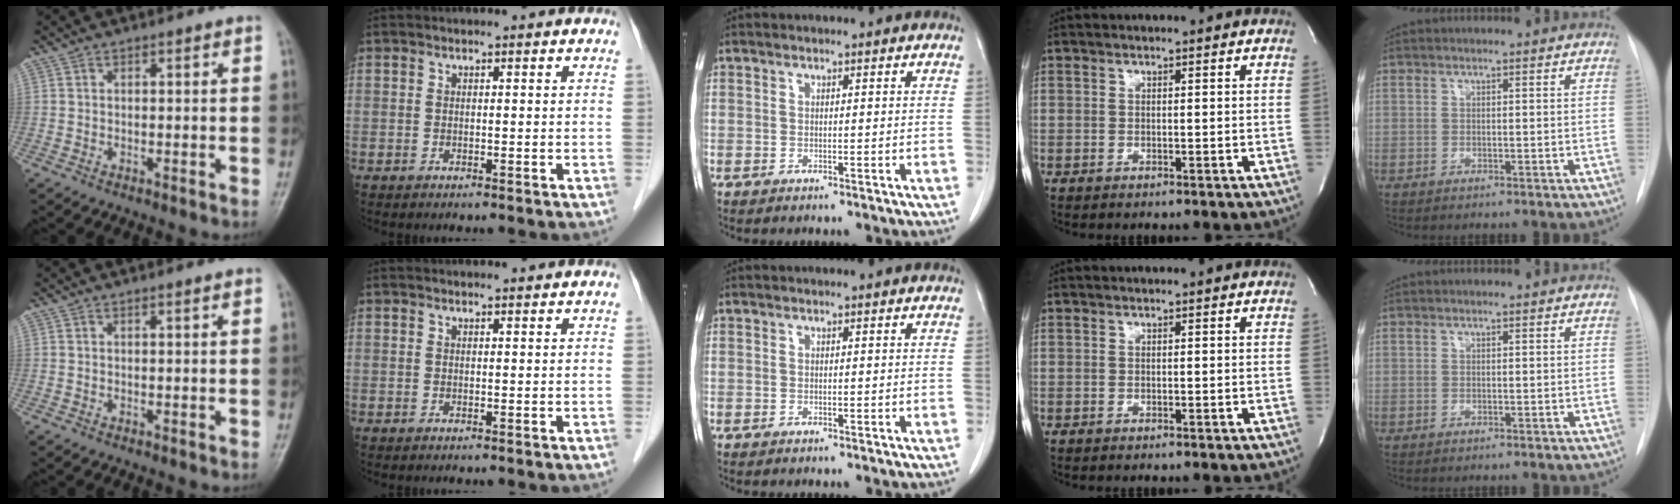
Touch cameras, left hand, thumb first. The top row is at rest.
{"thumb": {"total": 0.7, "force": [0.5, 0.0, 0.5], "torque": [-0.009, 0.001, 0.008]}, "index": {"total": 0.8, "force": [0.8, 0.0, 0.0], "torque": [-0.008, 0.002, 0.012]}}